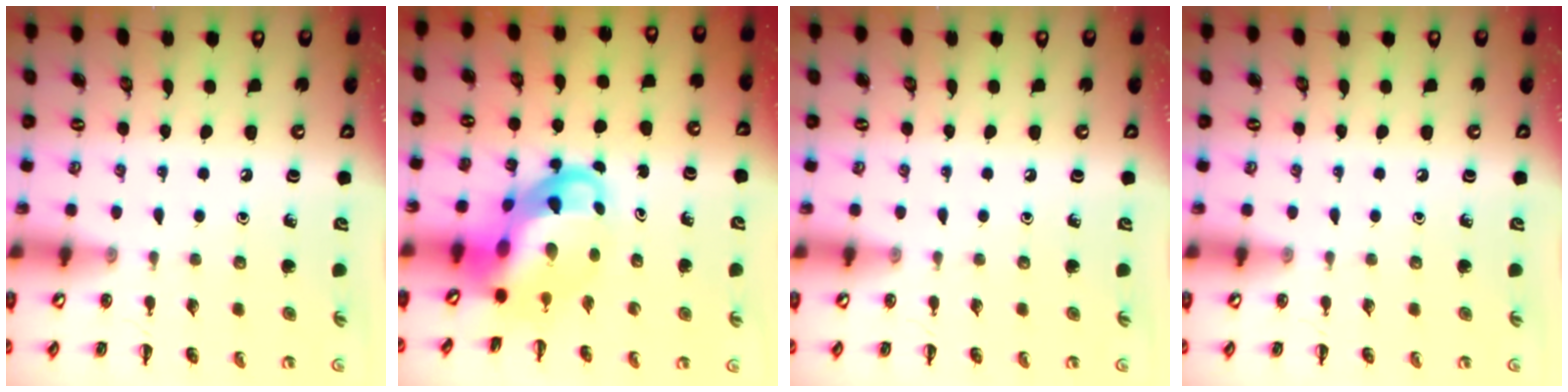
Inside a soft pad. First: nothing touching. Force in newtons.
{"total": 6.4, "press": 6.2, "slide": 1.4}
{"total": 0.0}
{"total": 0.0}